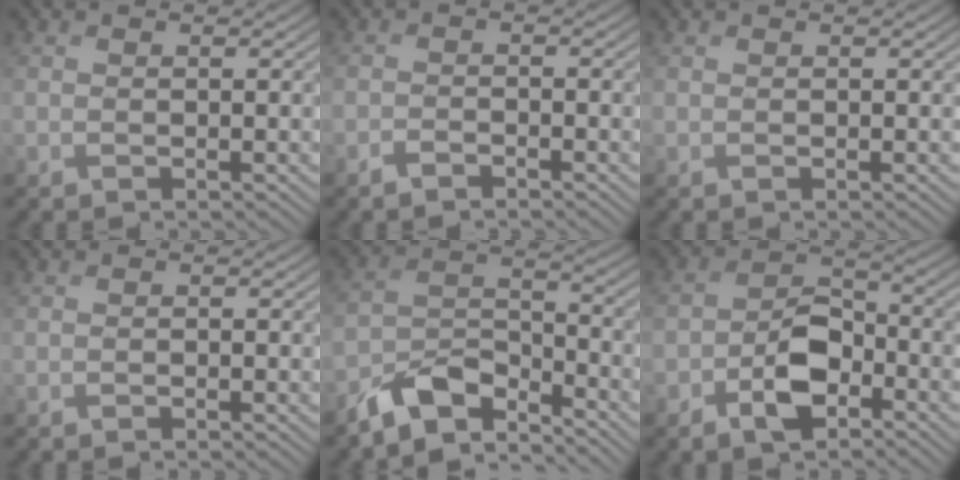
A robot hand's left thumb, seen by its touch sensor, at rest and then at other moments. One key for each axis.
{"total": 1.7, "fx": -1.5, "fy": 0.6, "fz": 0.5, "tx": -0.009, "ty": -0.001, "tz": -0.031}
{"total": 0.0}
{"total": 0.0}
{"total": 8.0, "fx": -6.4, "fy": 3.0, "fz": 3.6, "tx": -0.066, "ty": -0.002, "tz": -0.136}
{"total": 6.7, "fx": -3.5, "fy": 3.7, "fz": 4.3, "tx": -0.070, "ty": 0.004, "tz": -0.073}